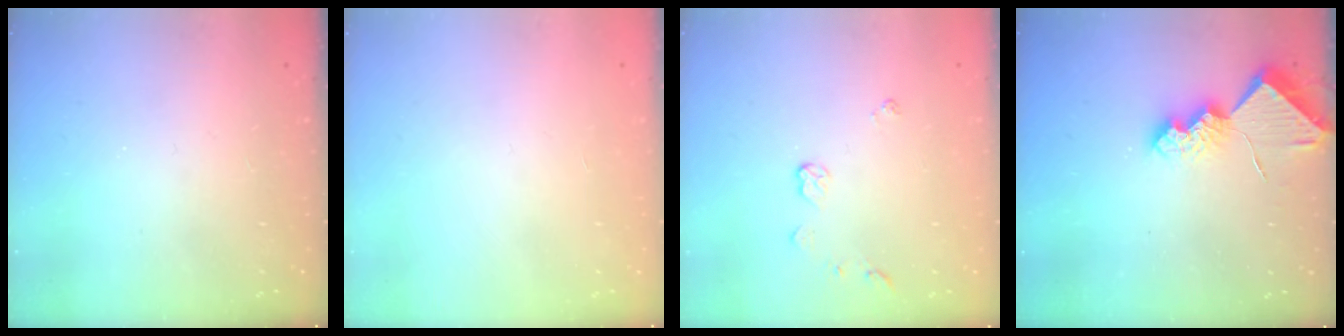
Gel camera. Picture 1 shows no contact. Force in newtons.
{"total": 0.0}
{"total": 4.7, "press": 4.7, "slide": 0.6}
{"total": 10.0, "press": 9.9, "slide": 1.1}